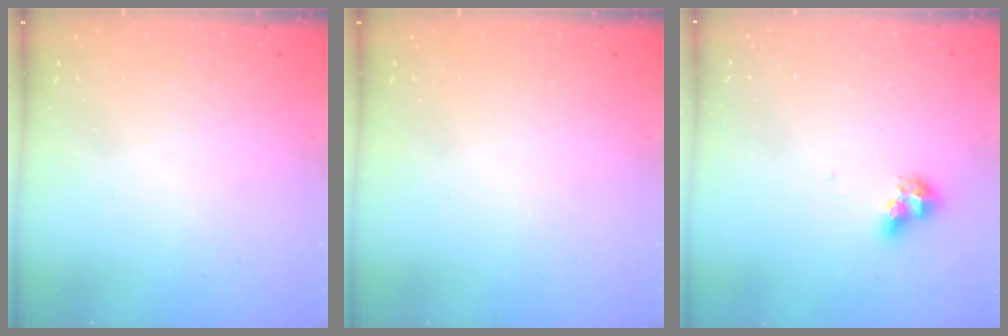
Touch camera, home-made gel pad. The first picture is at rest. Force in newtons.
{"total": 0.0}
{"total": 7.1, "press": 7.1, "slide": 0.7}